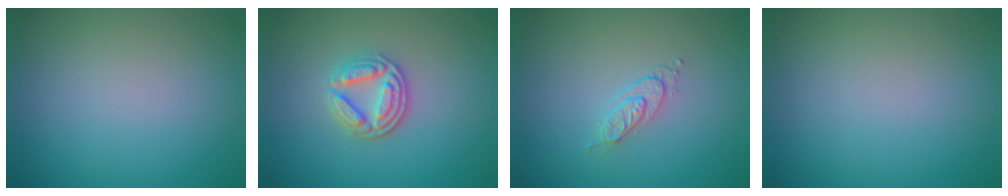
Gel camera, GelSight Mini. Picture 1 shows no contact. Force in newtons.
{"total": 3.6, "press": 3.1, "slide": 1.7}
{"total": 1.7, "press": 1.1, "slide": 1.3}
{"total": 0.0}